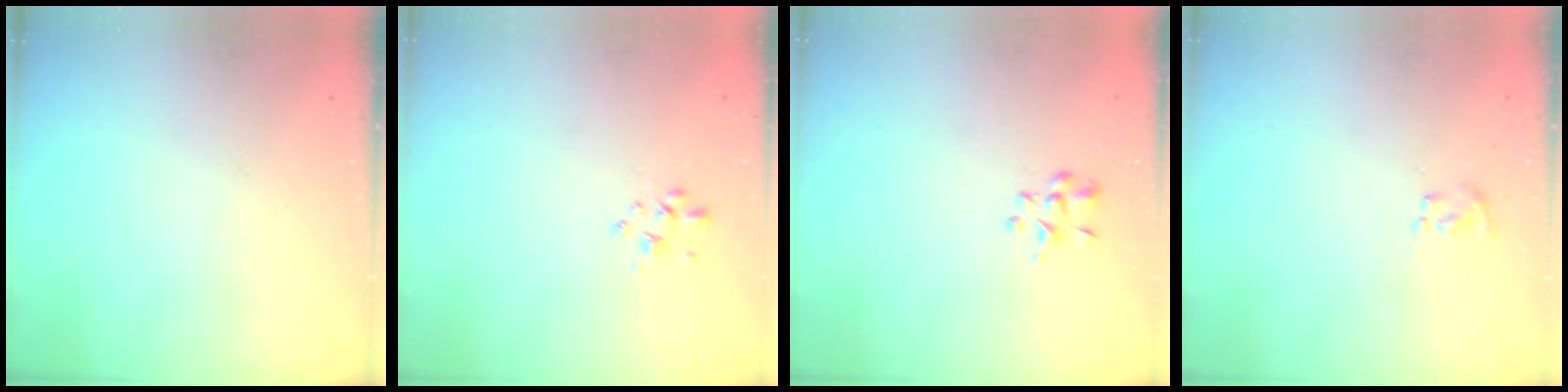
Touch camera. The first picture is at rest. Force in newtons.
{"total": 2.6, "press": 2.5, "slide": 0.7}
{"total": 2.8, "press": 2.6, "slide": 1.1}
{"total": 3.0, "press": 2.9, "slide": 0.9}